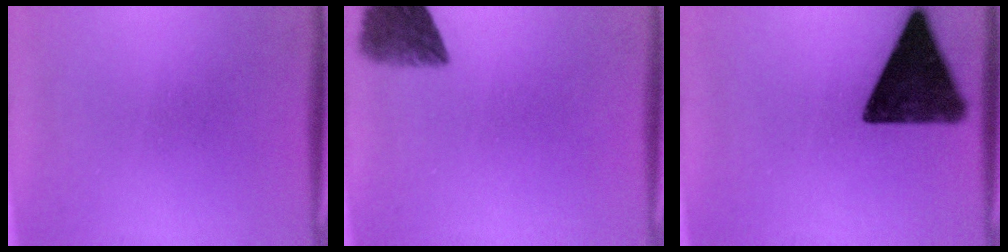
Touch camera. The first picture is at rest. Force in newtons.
{"total": 7.0}
{"total": 14.6}